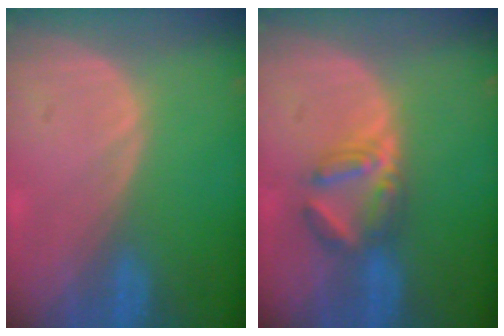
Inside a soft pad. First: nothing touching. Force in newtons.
{"total": 5.1, "press": 5.0, "slide": 1.1}